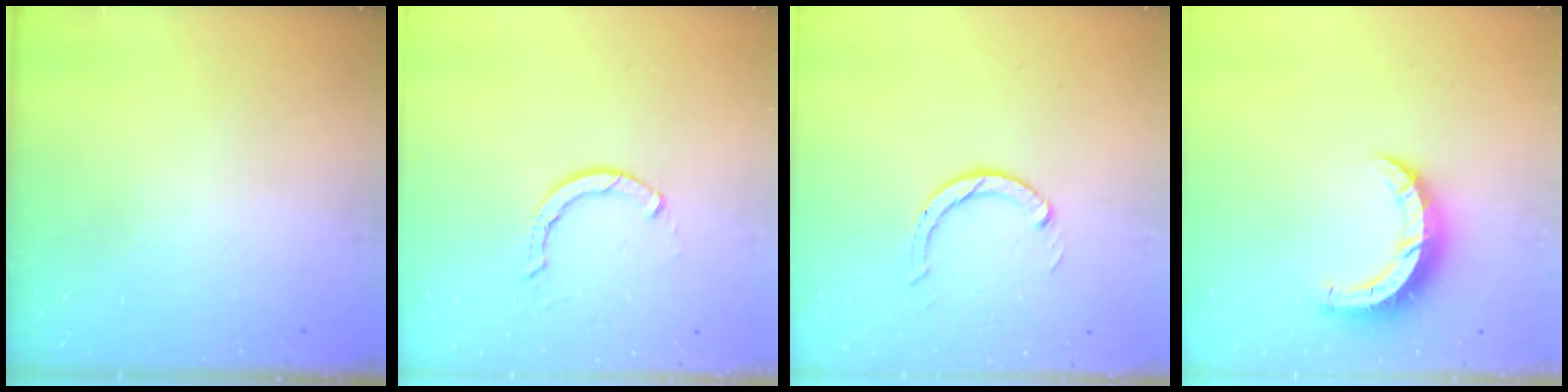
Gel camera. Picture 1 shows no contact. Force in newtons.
{"total": 2.3, "press": 2.3, "slide": 0.1}
{"total": 3.0, "press": 3.0, "slide": 0.3}
{"total": 7.7, "press": 7.7, "slide": 0.5}